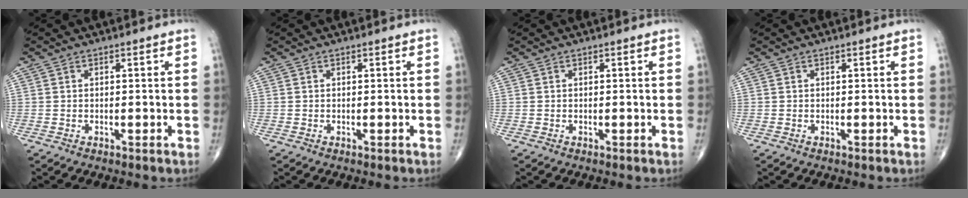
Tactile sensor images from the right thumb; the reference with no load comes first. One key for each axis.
{"total": 0.0}
{"total": 0.0}
{"total": 0.0}